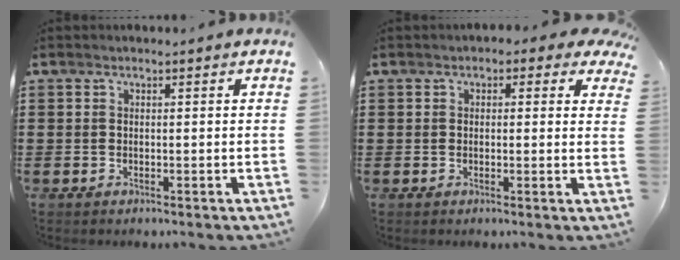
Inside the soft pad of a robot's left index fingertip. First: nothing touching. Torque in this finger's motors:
{"motor_torque": [2.14, 0.00, 1.05, 0.07]}